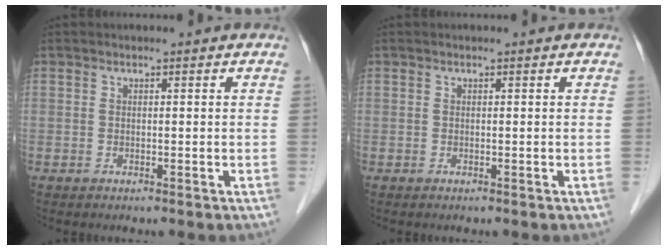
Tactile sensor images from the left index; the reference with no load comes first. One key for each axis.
{"total": 0.0}